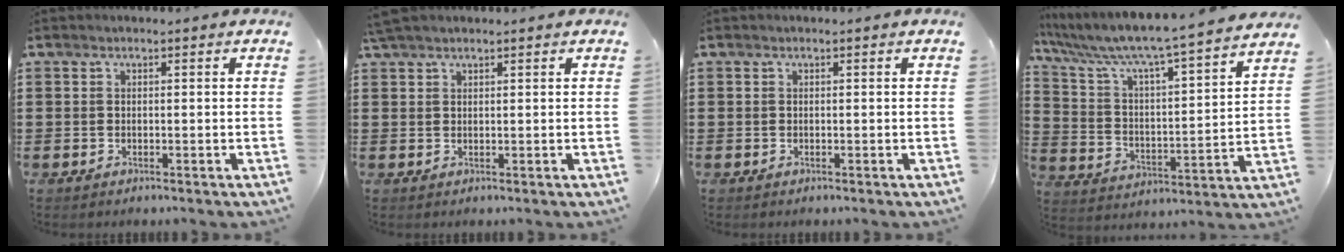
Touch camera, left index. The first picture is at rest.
{"total": 1.8, "force": [1.5, 0.3, 0.9], "torque": [-0.021, 0.002, 0.029]}
{"total": 0.0}
{"total": 6.8, "force": [6.2, -0.3, 2.7], "torque": [-0.085, -0.058, 0.094]}